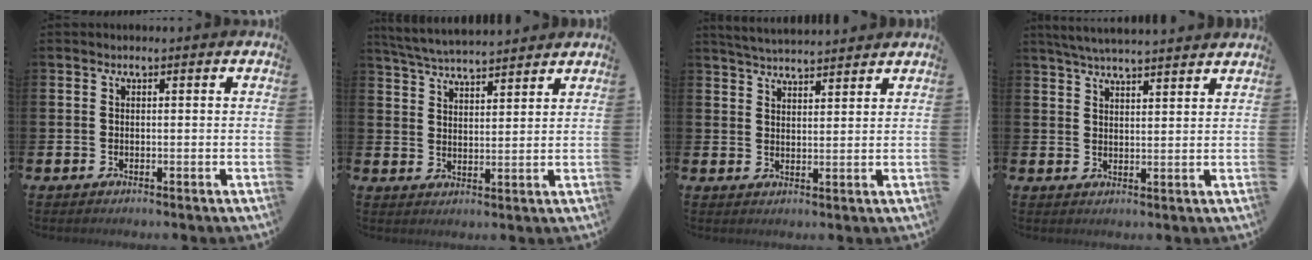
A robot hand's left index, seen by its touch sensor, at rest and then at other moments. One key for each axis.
{"total": 5.3, "fx": 5.2, "fy": 0.2, "fz": 0.8, "tx": -0.033, "ty": -0.028, "tz": 0.093}
{"total": 4.1, "fx": 4.1, "fy": 0.1, "fz": 0.2, "tx": -0.015, "ty": -0.022, "tz": 0.074}
{"total": 4.7, "fx": 4.6, "fy": -0.2, "fz": 0.9, "tx": -0.035, "ty": -0.016, "tz": 0.085}